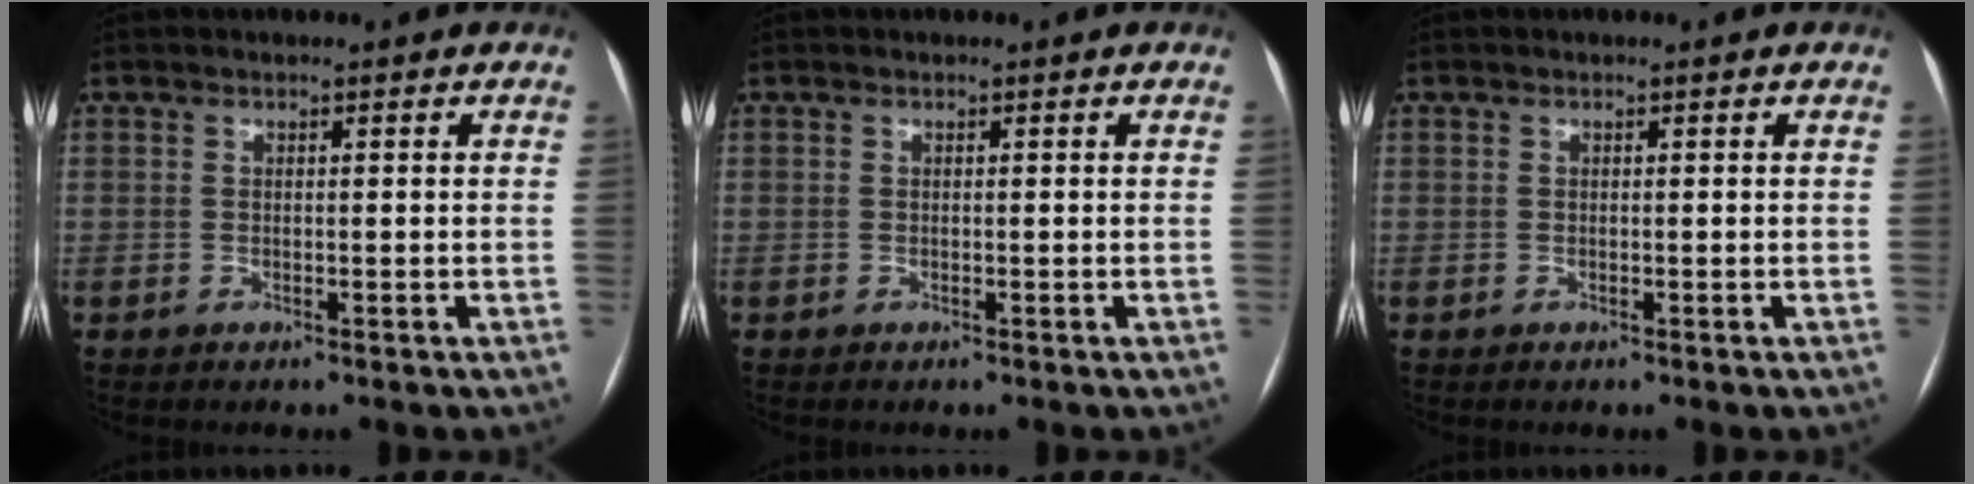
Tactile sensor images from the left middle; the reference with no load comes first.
{"total": 0.0}
{"total": 0.0}